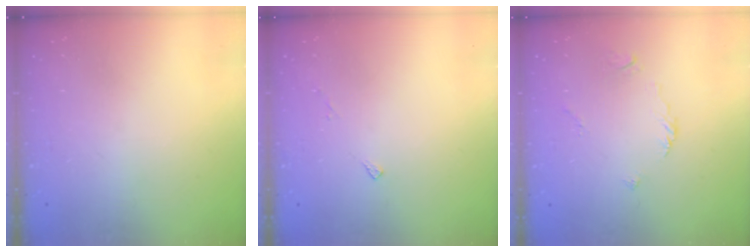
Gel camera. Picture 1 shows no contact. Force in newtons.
{"total": 4.3, "press": 4.3, "slide": 0.4}
{"total": 2.5, "press": 2.4, "slide": 0.7}